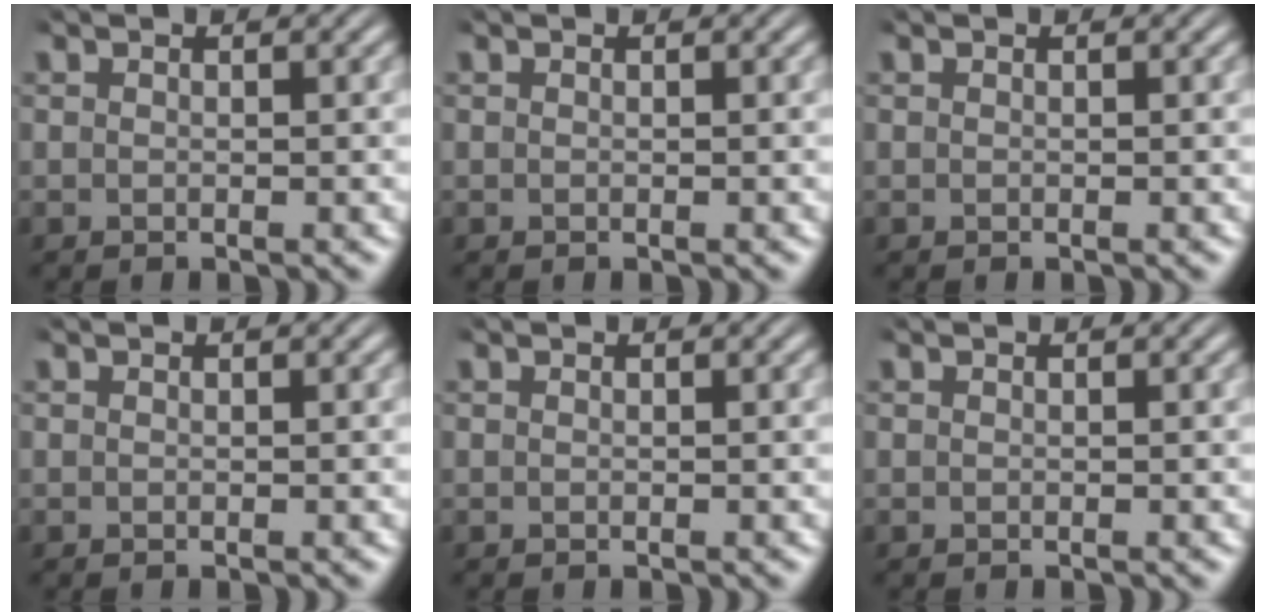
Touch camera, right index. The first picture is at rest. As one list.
[{"total": 0.0}, {"total": 0.0}, {"total": 0.0}, {"total": 0.0}, {"total": 0.0}]